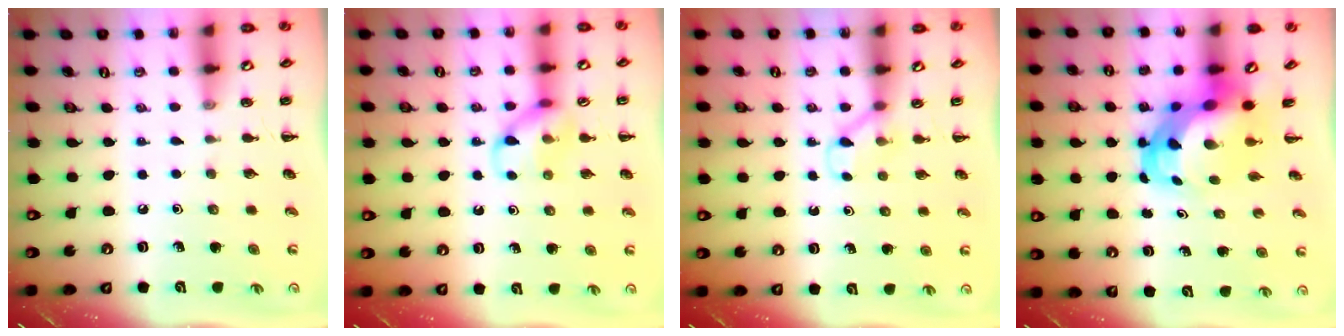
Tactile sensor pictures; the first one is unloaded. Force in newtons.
{"total": 10.7, "press": 10.7, "slide": 0.9}
{"total": 3.3, "press": 3.1, "slide": 1.1}
{"total": 6.2, "press": 6.0, "slide": 1.7}